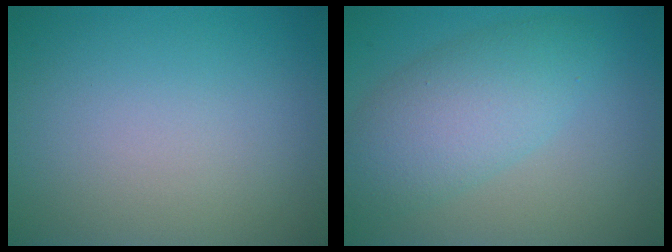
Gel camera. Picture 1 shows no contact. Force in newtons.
{"total": 5.5, "press": 5.5, "slide": 0.2}